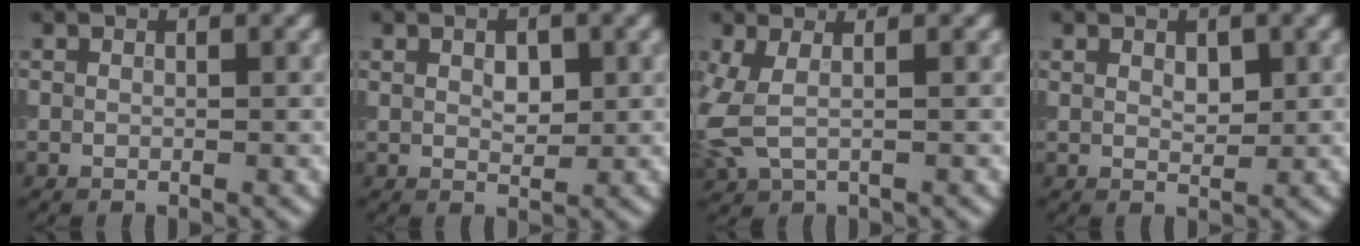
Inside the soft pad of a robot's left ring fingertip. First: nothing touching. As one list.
[{"total": 2.0, "force": [0.6, 1.1, 1.5], "torque": [-0.023, 0.001, 0.012]}, {"total": 2.8, "force": [0.4, 1.3, 2.4], "torque": [-0.072, -0.003, 0.004]}, {"total": 1.7, "force": [0.7, 0.9, 1.2], "torque": [-0.018, 0.000, 0.015]}]